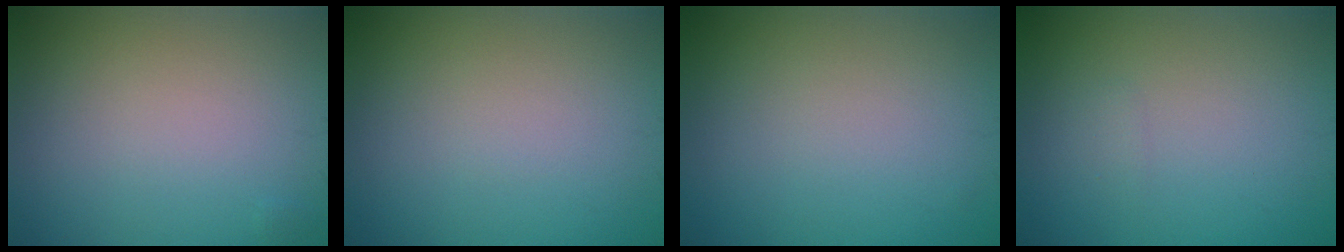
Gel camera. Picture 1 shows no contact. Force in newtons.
{"total": 0.0}
{"total": 0.0}
{"total": 0.5, "press": 0.5, "slide": 0.0}